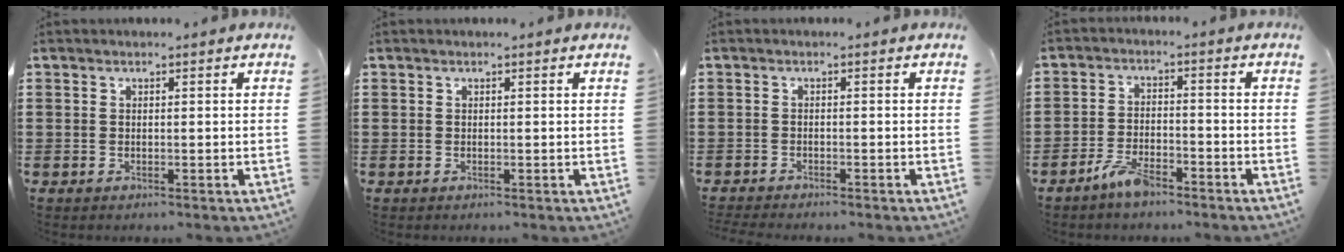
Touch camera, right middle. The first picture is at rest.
{"total": 0.0}
{"total": 1.2, "force": [-1.2, 0.0, 0.1], "torque": [-0.005, -0.002, -0.023]}
{"total": 4.4, "force": [-3.7, 1.4, 2.0], "torque": [-0.046, 0.008, -0.074]}